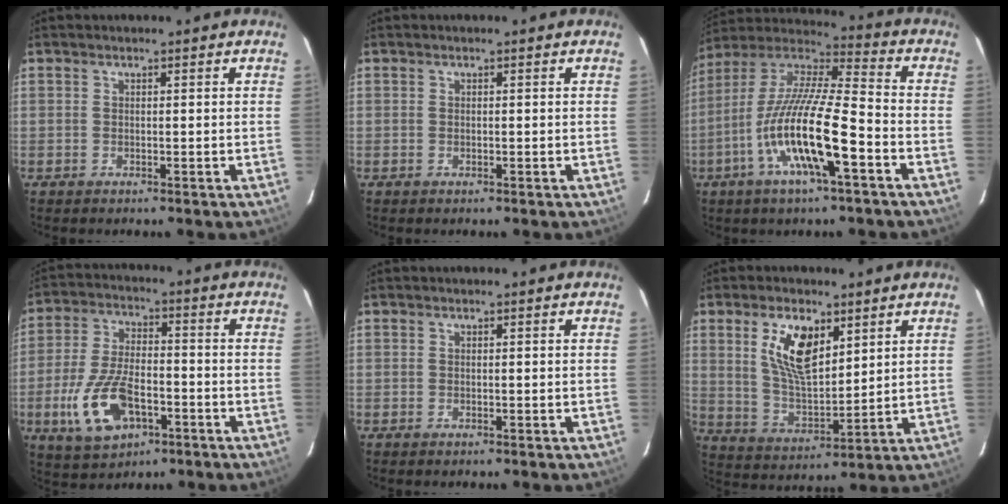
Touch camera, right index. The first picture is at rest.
{"total": 0.0}
{"total": 18.2, "force": [-7.4, 3.1, 16.4], "torque": [-0.309, -0.023, -0.147]}
{"total": 13.9, "force": [-5.4, 7.0, 10.7], "torque": [-0.234, -0.008, -0.090]}
{"total": 0.0}
{"total": 11.2, "force": [5.0, 5.1, 8.6], "torque": [-0.160, 0.005, 0.106]}